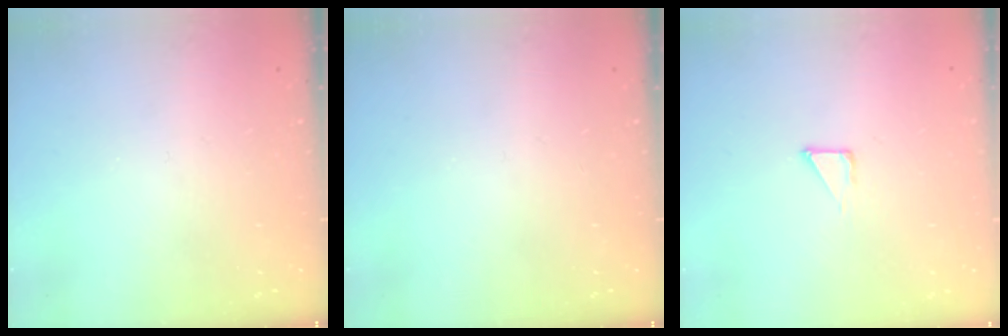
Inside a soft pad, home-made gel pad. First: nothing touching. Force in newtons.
{"total": 0.0}
{"total": 2.3, "press": 2.3, "slide": 0.1}